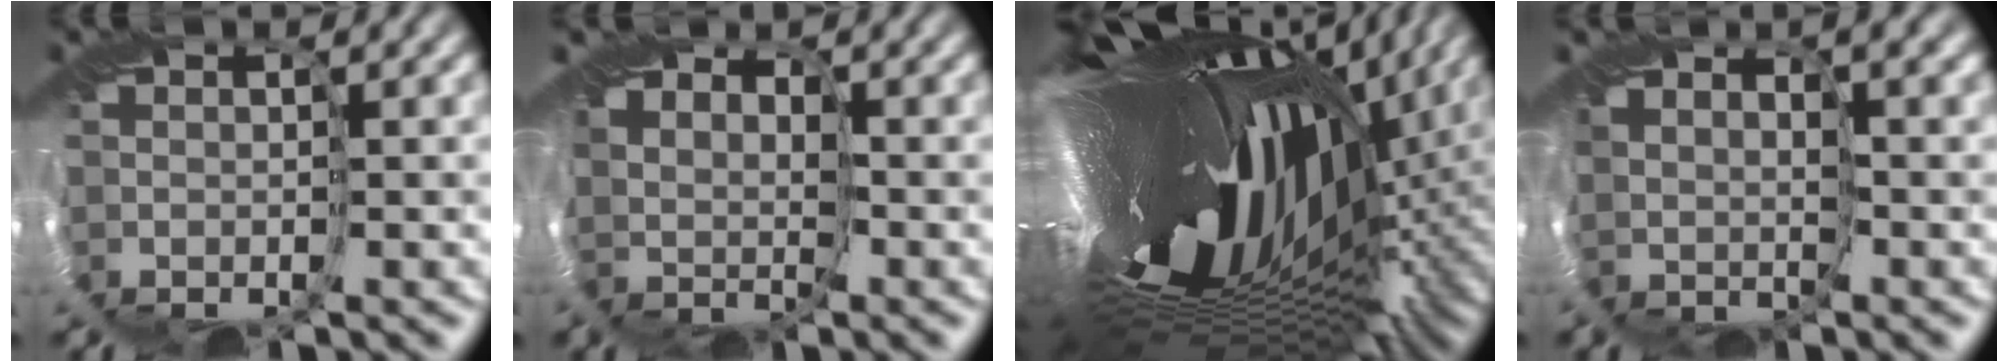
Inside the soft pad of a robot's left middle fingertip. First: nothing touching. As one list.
[{"total": 3.1, "force": [2.7, 1.5, 0.2], "torque": [-0.008, -0.002, 0.042]}, {"total": 19.1, "force": [2.6, 7.4, 17.4], "torque": [-0.289, 0.000, 0.050]}, {"total": 2.5, "force": [2.3, 0.5, 0.8], "torque": [-0.019, 0.010, 0.047]}]